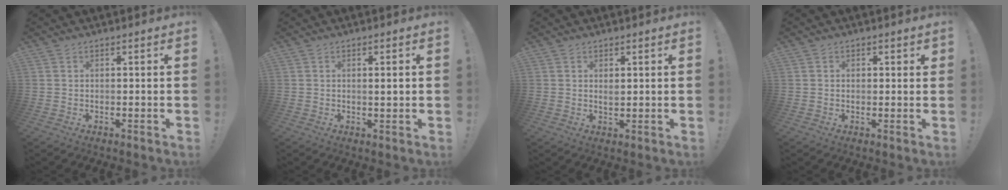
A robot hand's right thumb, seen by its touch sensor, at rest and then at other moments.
{"total": 2.1, "force": [0.3, 0.1, 2.0], "torque": [-0.023, -0.008, 0.001]}
{"total": 1.5, "force": [0.6, 1.0, 0.9], "torque": [-0.005, -0.005, 0.008]}
{"total": 1.2, "force": [0.4, 1.1, 0.4], "torque": [0.007, -0.004, 0.004]}